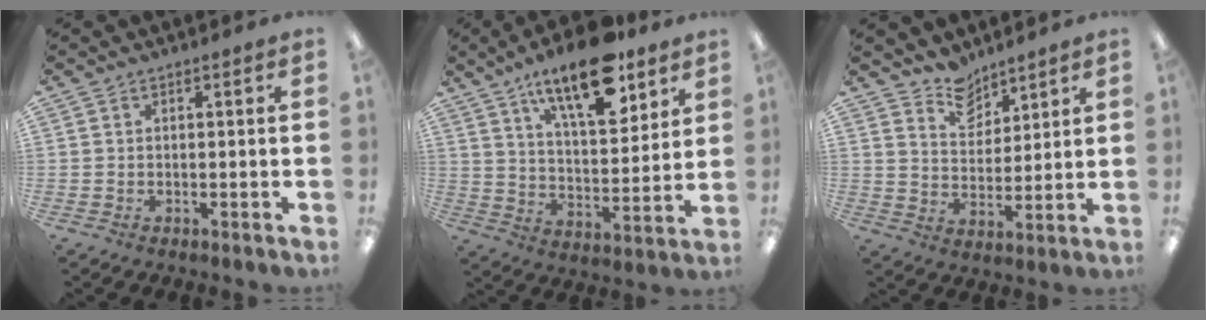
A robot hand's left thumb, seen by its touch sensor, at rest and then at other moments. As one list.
[{"total": 17.6, "force": [12.0, 6.6, 11.0], "torque": [-0.166, -0.062, 0.197]}, {"total": 8.3, "force": [7.2, 3.9, 1.1], "torque": [-0.019, -0.050, 0.137]}]